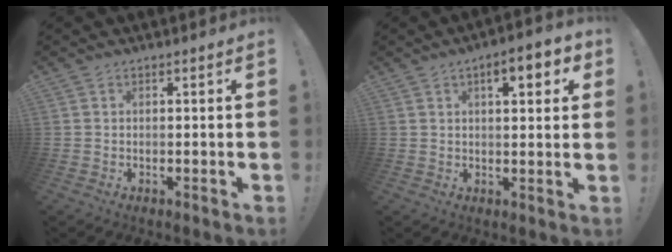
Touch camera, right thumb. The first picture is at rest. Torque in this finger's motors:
{"motor_torque": [-0.42, 1.31, 0.04, 0.46, 0.00]}